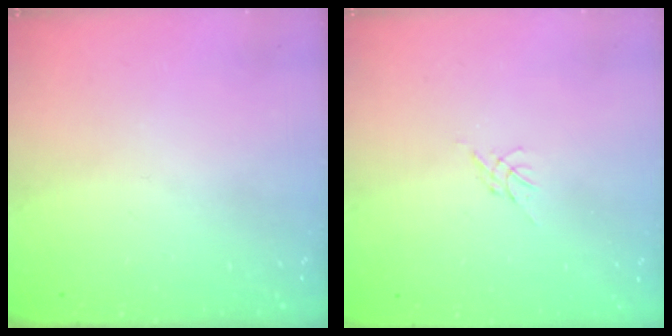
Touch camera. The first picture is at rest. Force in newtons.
{"total": 0.0}